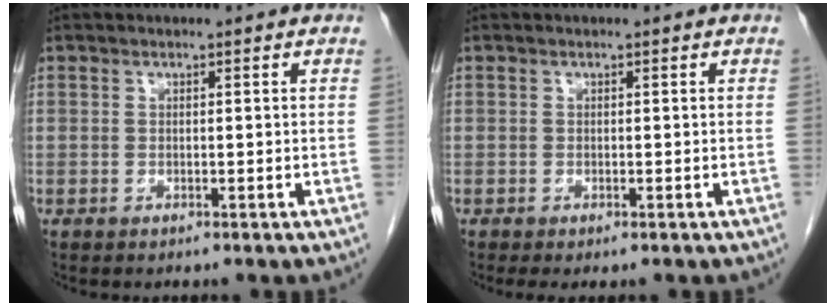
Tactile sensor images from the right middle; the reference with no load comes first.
{"total": 1.3, "force": [-0.9, 0.4, 0.8], "torque": [-0.009, -0.005, -0.013]}